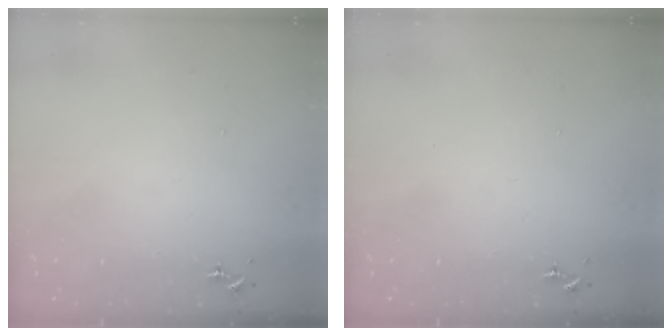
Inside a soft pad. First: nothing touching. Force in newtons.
{"total": 0.0}